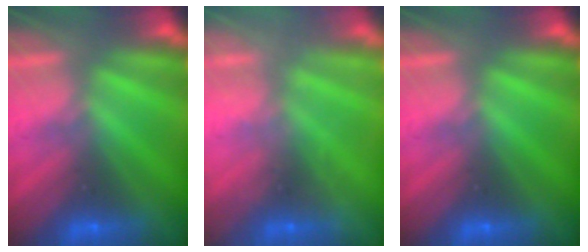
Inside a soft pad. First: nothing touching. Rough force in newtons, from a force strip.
{"total": 2.4}
{"total": 0.0}